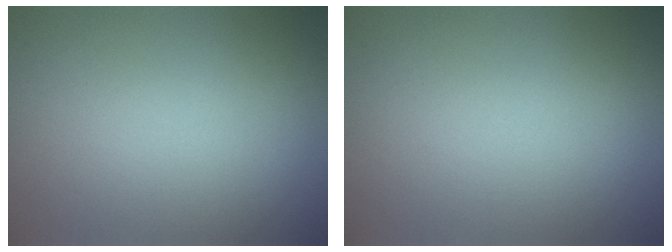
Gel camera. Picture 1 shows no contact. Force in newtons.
{"total": 0.0}